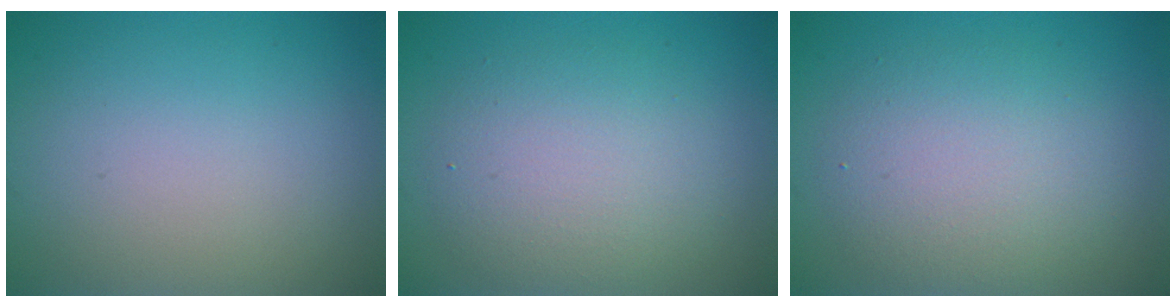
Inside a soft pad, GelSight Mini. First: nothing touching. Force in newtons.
{"total": 4.8, "press": 4.8, "slide": 0.2}
{"total": 5.0, "press": 5.0, "slide": 0.4}